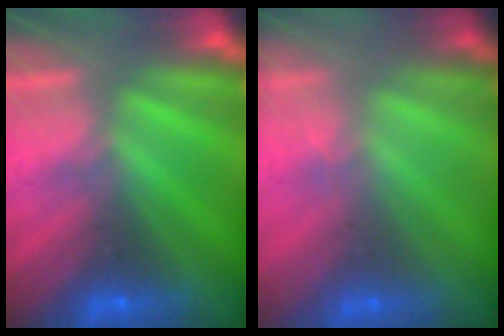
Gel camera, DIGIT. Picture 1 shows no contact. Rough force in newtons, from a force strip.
{"total": 1.5}